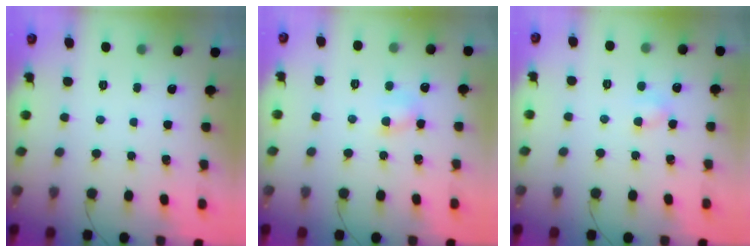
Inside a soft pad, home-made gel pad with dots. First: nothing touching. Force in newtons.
{"total": 5.1, "press": 5.0, "slide": 1.2}
{"total": 3.2, "press": 3.1, "slide": 1.0}